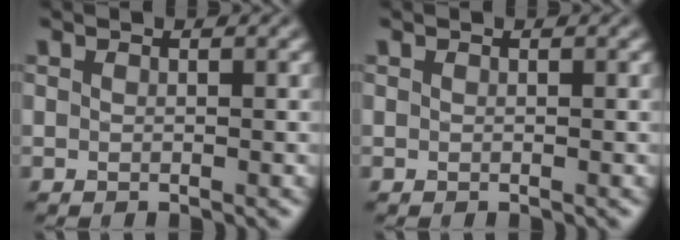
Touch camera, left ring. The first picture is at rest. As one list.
[{"total": 0.0}]